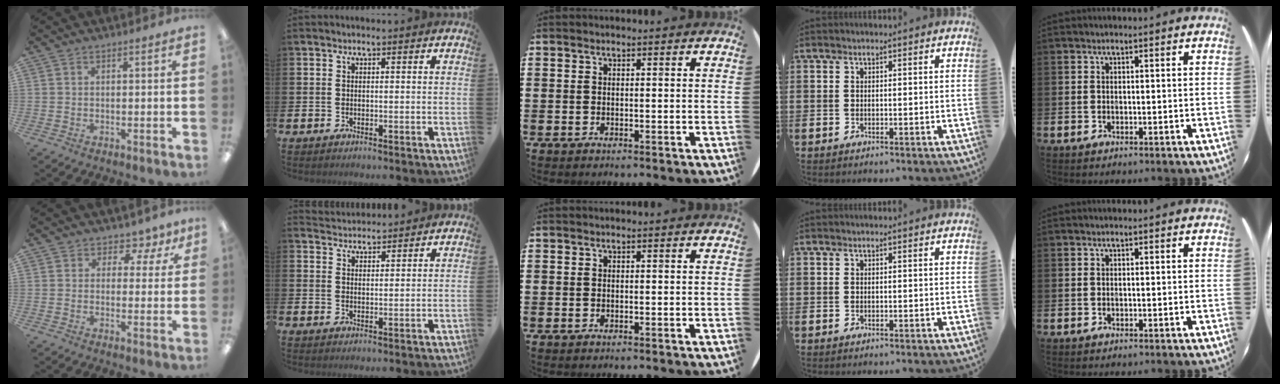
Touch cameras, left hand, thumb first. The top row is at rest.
{"thumb": {"total": 4.4, "force": [2.4, 3.4, 1.5], "torque": [-0.021, -0.010, 0.040]}, "index": {"total": 3.2, "force": [3.2, 0.4, -0.3], "torque": [0.003, -0.019, 0.058]}}